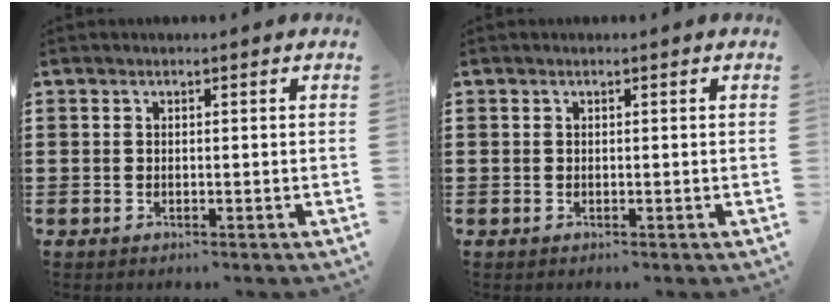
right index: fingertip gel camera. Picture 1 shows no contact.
{"total": 0.0}